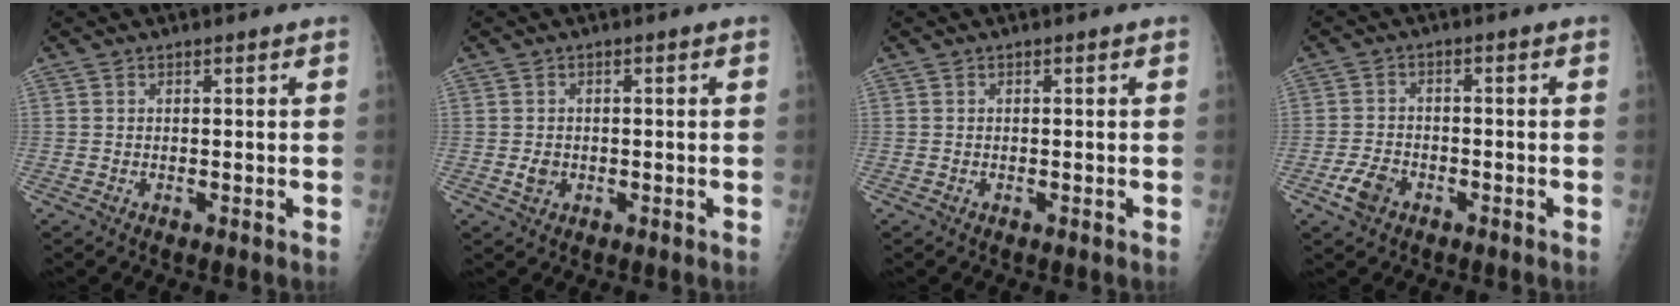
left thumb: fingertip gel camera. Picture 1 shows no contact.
{"total": 2.2, "force": [-0.5, 1.8, 1.2], "torque": [-0.013, 0.002, -0.007]}
{"total": 0.0}
{"total": 4.6, "force": [-2.5, 2.9, 2.5], "torque": [-0.049, 0.015, -0.046]}